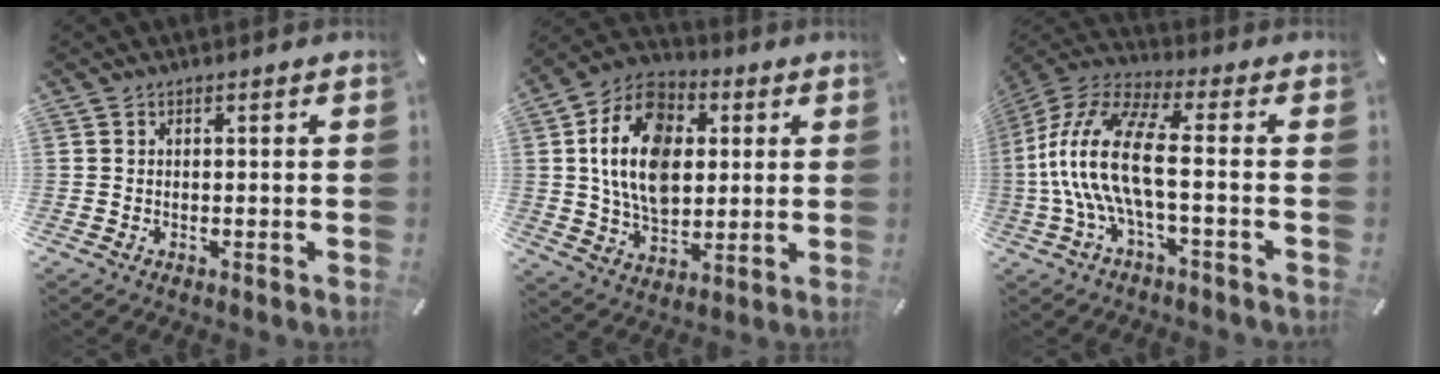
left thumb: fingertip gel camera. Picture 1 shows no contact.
{"total": 16.9, "force": [2.9, 12.5, 11.0], "torque": [-0.235, 0.008, 0.049]}
{"total": 16.4, "force": [-1.6, 5.0, 15.6], "torque": [-0.338, -0.006, -0.038]}